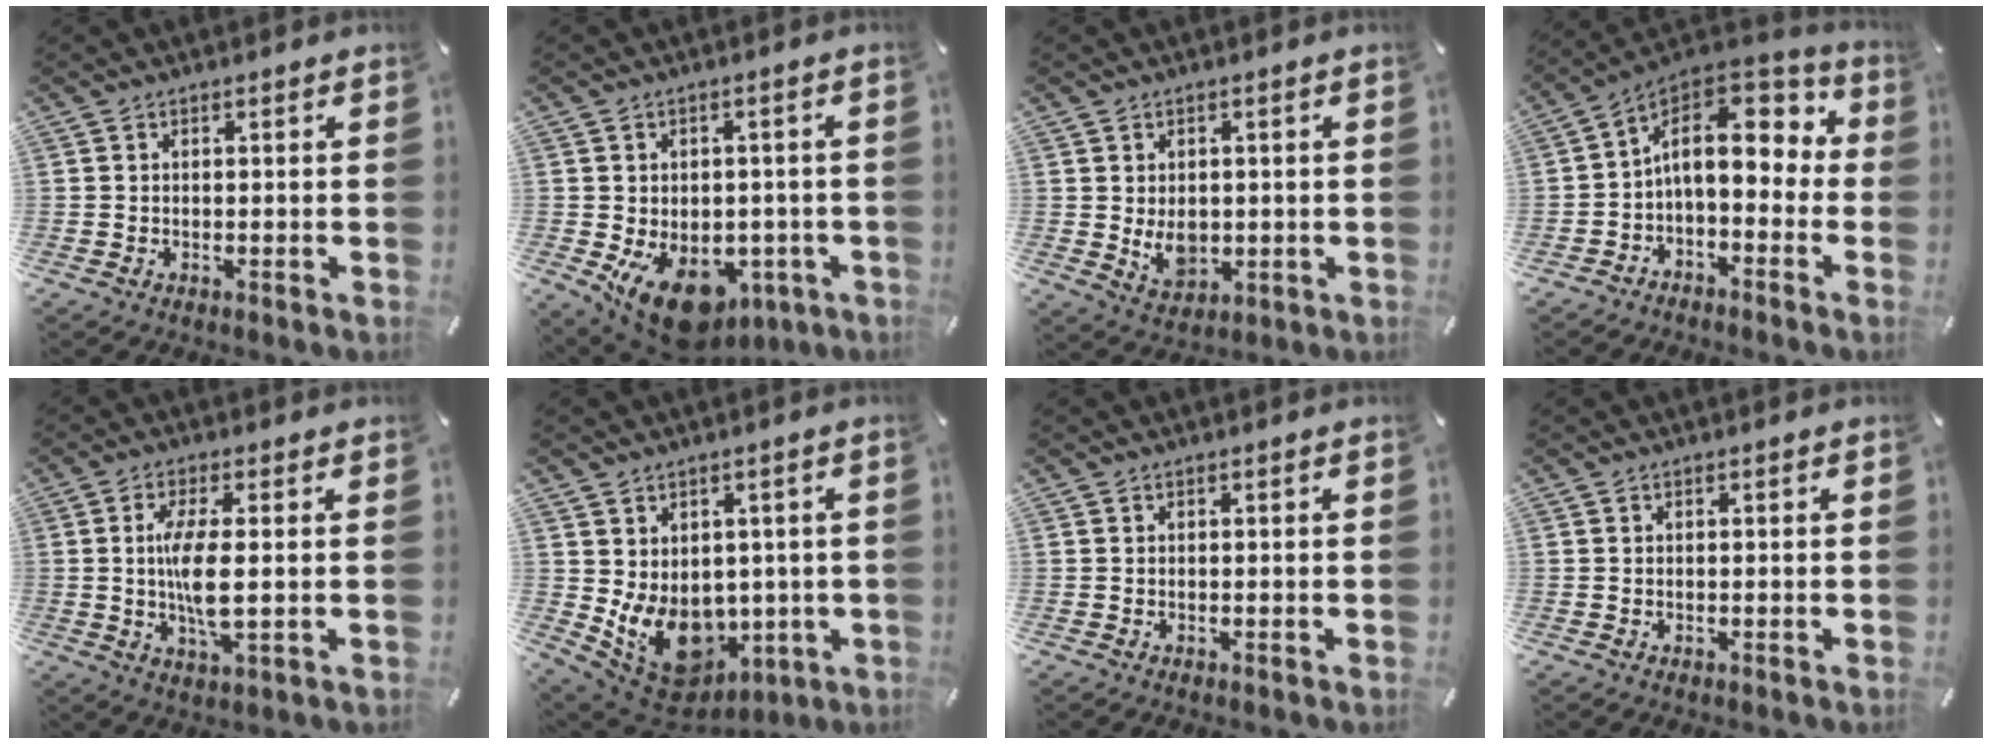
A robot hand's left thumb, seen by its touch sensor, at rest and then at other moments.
{"total": 11.8, "force": [-5.5, 7.7, 7.1], "torque": [-0.107, 0.026, -0.088]}
{"total": 6.0, "force": [-0.2, 4.8, 3.6], "torque": [-0.053, -0.006, -0.002]}
{"total": 13.0, "force": [3.1, 8.1, 9.6], "torque": [-0.151, -0.015, 0.053]}
{"total": 8.8, "force": [0.3, 2.4, 8.5], "torque": [-0.180, -0.012, 0.000]}
{"total": 11.6, "force": [-1.1, 9.9, 5.9], "torque": [-0.098, -0.025, -0.008]}
{"total": 0.0}
{"total": 0.0}